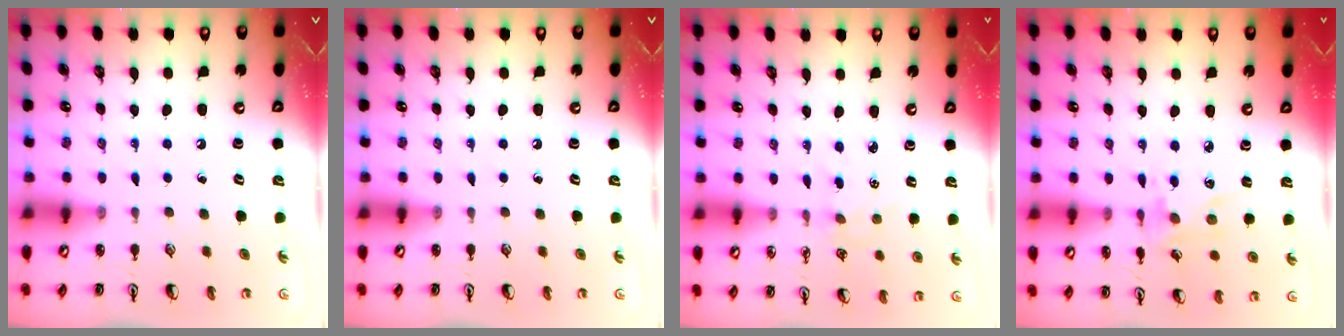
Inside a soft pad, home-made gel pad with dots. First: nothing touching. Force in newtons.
{"total": 0.0}
{"total": 4.3, "press": 4.3, "slide": 0.5}
{"total": 4.6, "press": 4.3, "slide": 1.5}